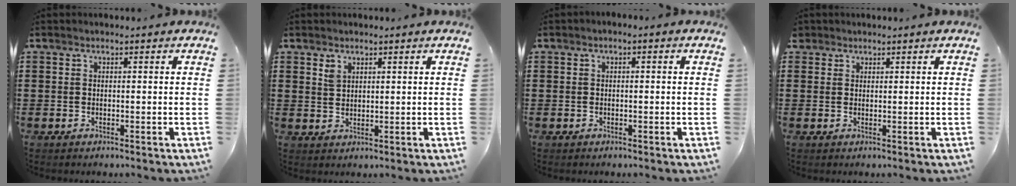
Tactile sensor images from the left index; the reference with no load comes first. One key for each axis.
{"total": 1.9, "fx": 1.3, "fy": 1.0, "fz": 0.9, "tx": -0.013, "ty": -0.002, "tz": 0.024}
{"total": 0.7, "fx": -0.5, "fy": 0.2, "fz": 0.5, "tx": -0.011, "ty": -0.004, "tz": -0.008}
{"total": 1.3, "fx": 1.0, "fy": 0.8, "fz": 0.1, "tx": -0.007, "ty": 0.005, "tz": 0.020}